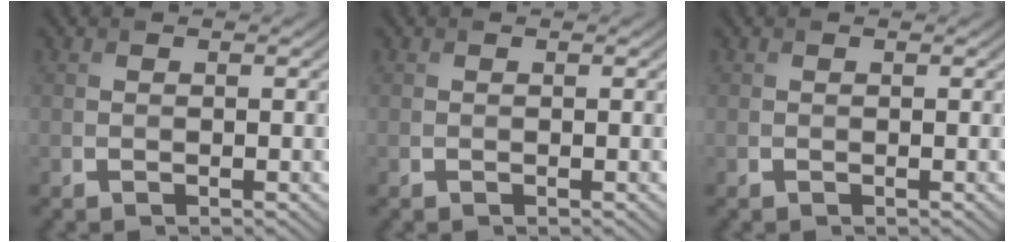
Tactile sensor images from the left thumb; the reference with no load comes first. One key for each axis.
{"total": 0.0}
{"total": 0.0}